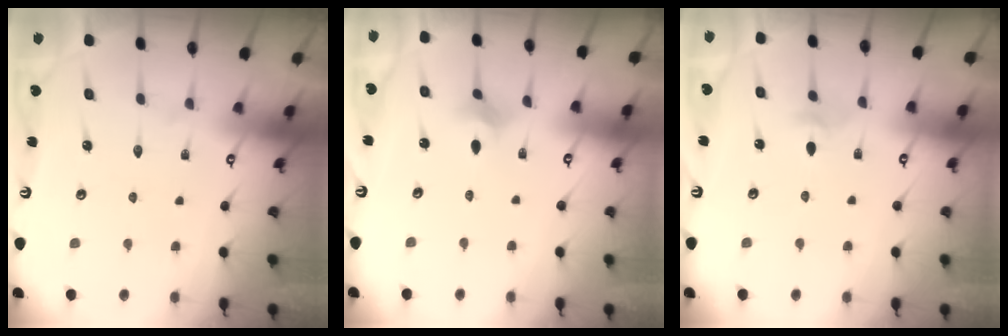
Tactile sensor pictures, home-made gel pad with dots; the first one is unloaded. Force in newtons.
{"total": 2.4, "press": 2.4, "slide": 0.5}
{"total": 4.4, "press": 4.3, "slide": 0.8}